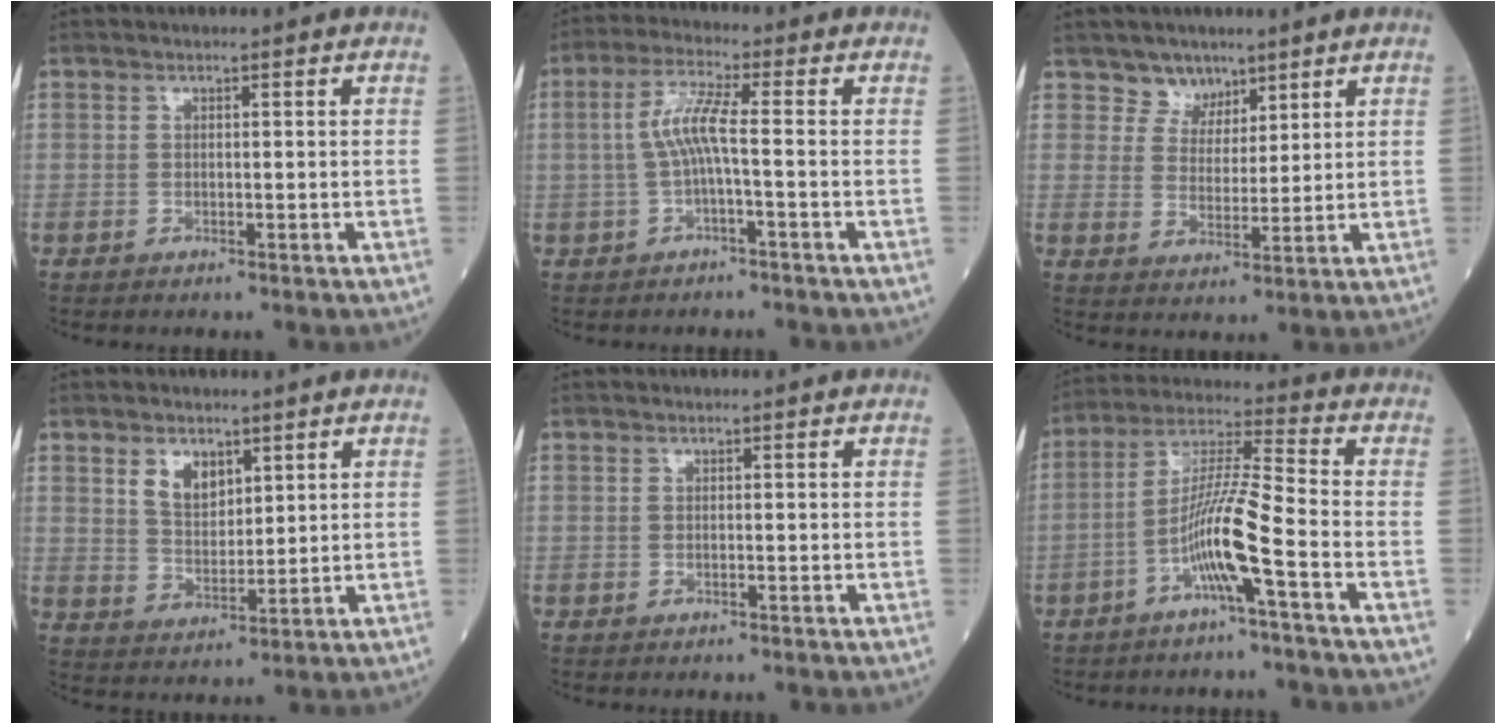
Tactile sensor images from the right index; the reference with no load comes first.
{"total": 5.4, "force": [-0.5, 0.3, 5.4], "torque": [-0.112, 0.016, -0.010]}
{"total": 4.4, "force": [3.4, 2.9, 0.2], "torque": [0.003, -0.002, 0.059]}
{"total": 5.4, "force": [2.9, 3.1, 3.4], "torque": [-0.066, 0.002, 0.059]}
{"total": 0.0}
{"total": 9.5, "force": [-4.0, -0.9, 8.6], "torque": [-0.172, 0.011, -0.079]}